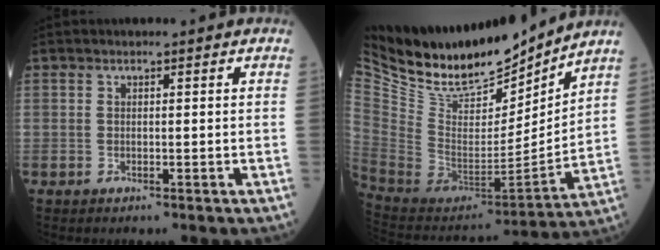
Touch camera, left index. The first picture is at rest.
{"total": 19.7, "force": [17.6, 5.1, 7.2], "torque": [-0.146, -0.030, 0.311]}